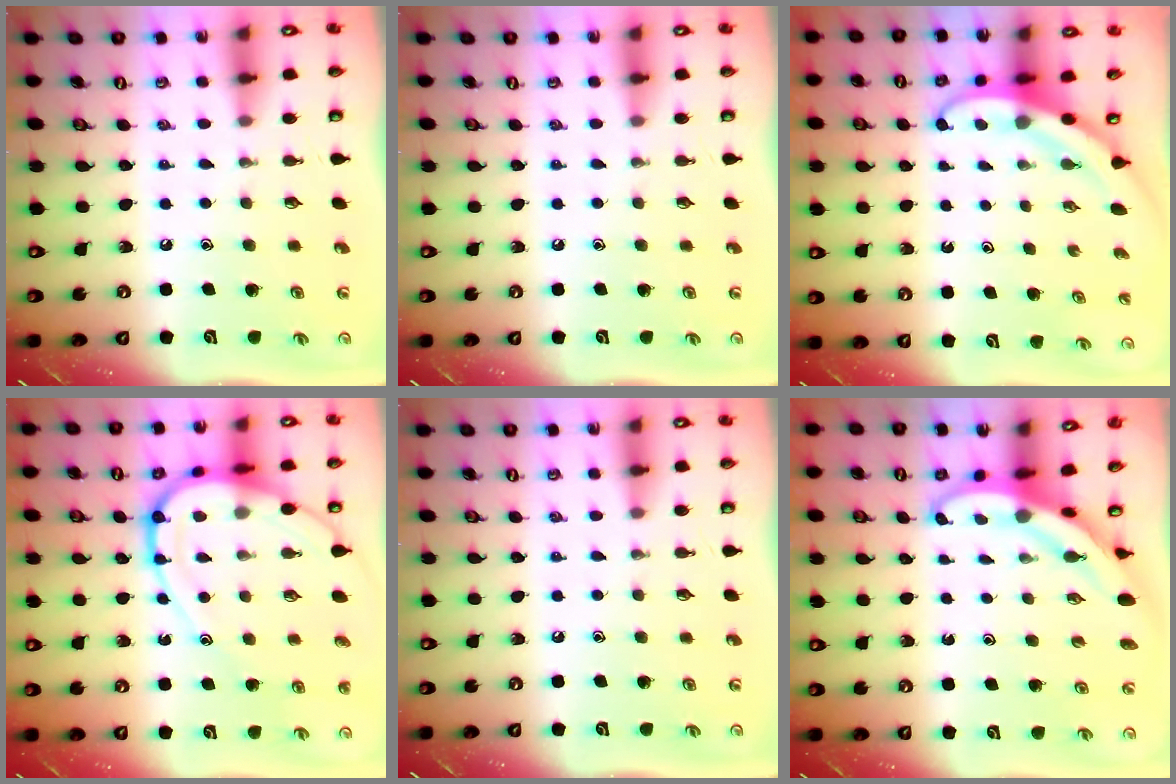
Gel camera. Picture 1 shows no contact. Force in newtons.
{"total": 0.0}
{"total": 4.0, "press": 4.0, "slide": 0.4}
{"total": 14.2, "press": 14.1, "slide": 1.5}
{"total": 0.0}
{"total": 3.6, "press": 3.6, "slide": 0.1}